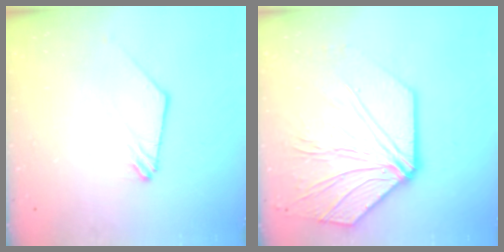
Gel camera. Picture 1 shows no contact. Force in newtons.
{"total": 13.5, "press": 13.4, "slide": 1.5}